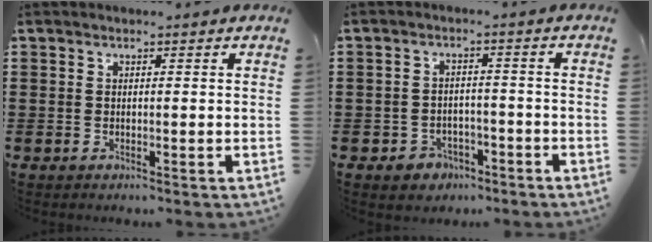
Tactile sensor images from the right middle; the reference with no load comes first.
{"total": 2.8, "force": [-2.3, 1.5, 0.2], "torque": [-0.012, 0.004, -0.050]}